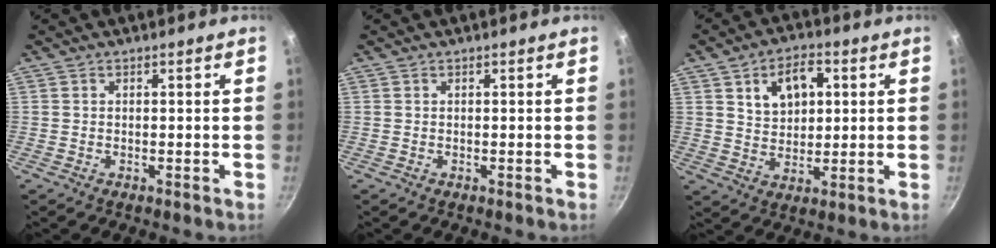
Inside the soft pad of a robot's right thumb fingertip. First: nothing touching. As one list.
[{"total": 0.0}, {"total": 9.7, "force": [3.1, 6.7, 6.4], "torque": [-0.077, -0.003, 0.054]}]